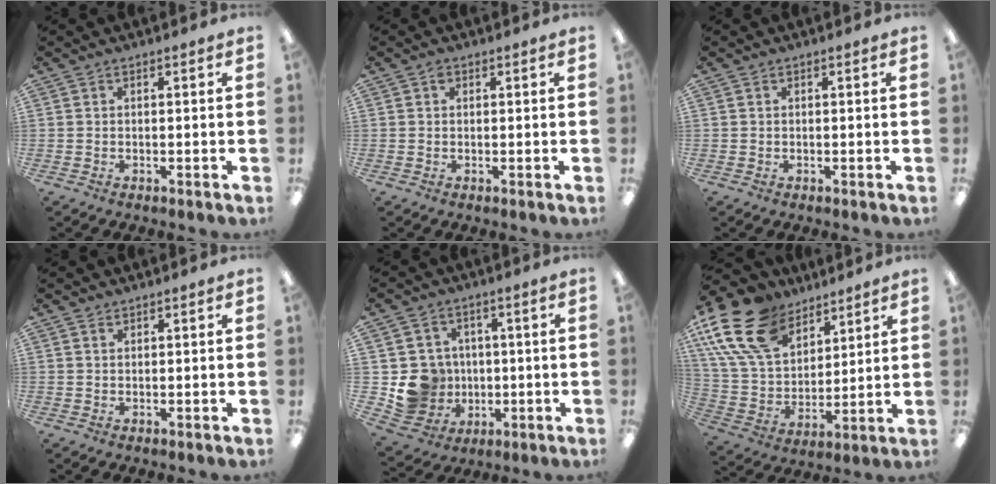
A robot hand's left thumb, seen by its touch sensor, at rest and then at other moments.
{"total": 1.0, "force": [0.3, 0.7, 0.6], "torque": [-0.013, 0.004, 0.005]}
{"total": 0.0}
{"total": 0.7, "force": [0.6, 0.3, 0.2], "torque": [-0.005, 0.000, 0.011]}
{"total": 10.4, "force": [-0.6, 10.1, 2.2], "torque": [-0.076, 0.008, 0.004]}
{"total": 20.8, "force": [12.9, 12.3, 10.6], "torque": [-0.243, -0.065, 0.240]}